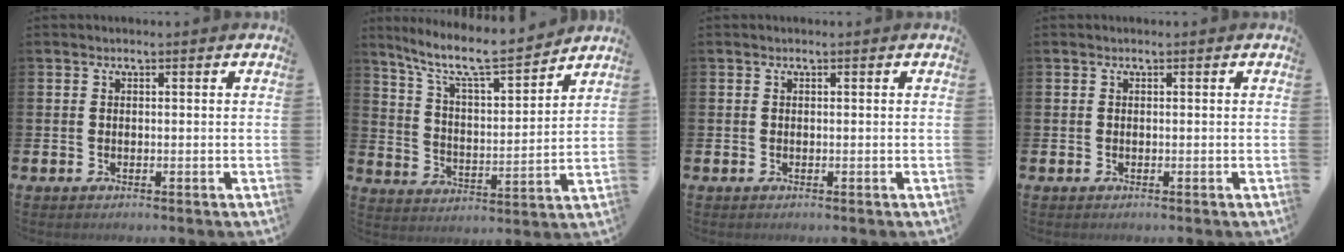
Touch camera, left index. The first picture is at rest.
{"total": 9.4, "force": [8.3, 1.2, 4.3], "torque": [-0.117, -0.051, 0.141]}
{"total": 0.0}
{"total": 0.0}